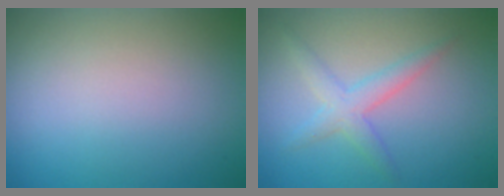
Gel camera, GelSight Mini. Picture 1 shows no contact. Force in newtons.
{"total": 2.5, "press": 2.5, "slide": 0.1}